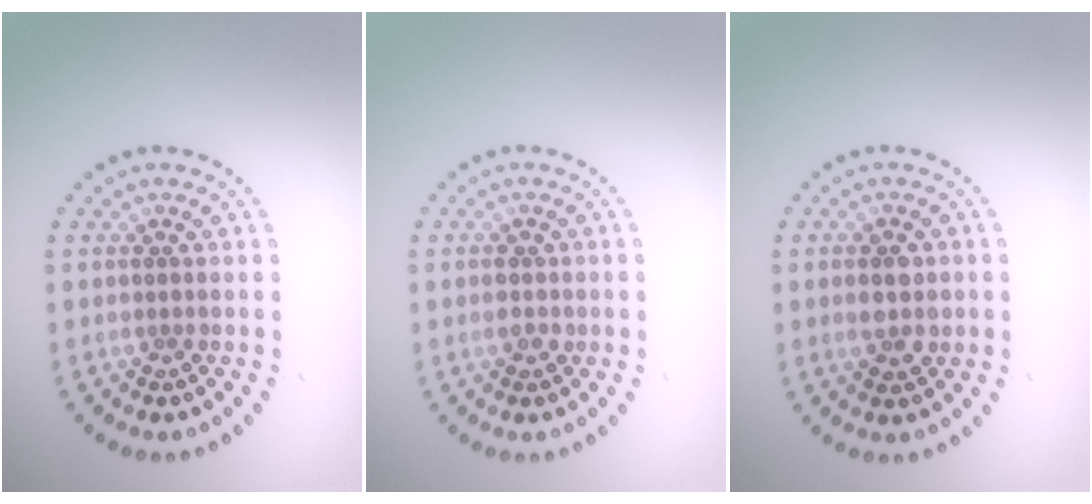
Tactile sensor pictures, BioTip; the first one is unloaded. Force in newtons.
{"total": 1.4, "press": 1.4, "slide": 0.3}
{"total": 2.7, "press": 2.6, "slide": 0.3}